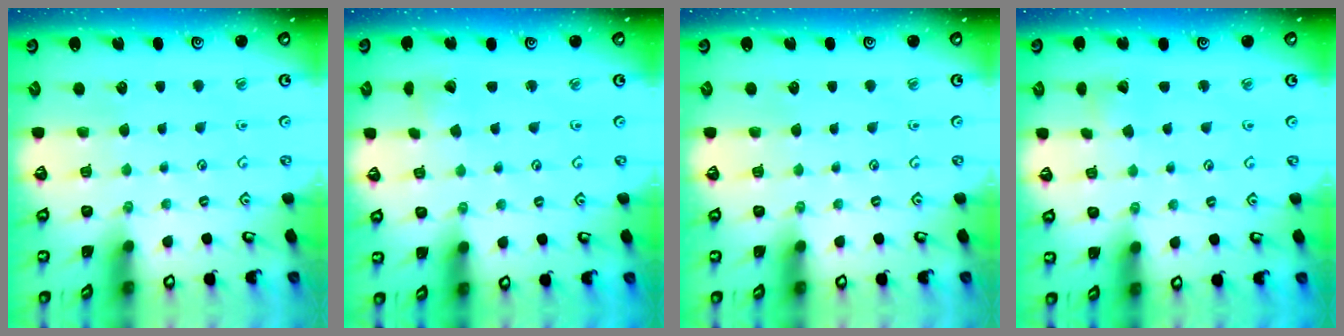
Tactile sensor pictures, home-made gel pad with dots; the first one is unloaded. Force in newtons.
{"total": 2.6, "press": 2.6, "slide": 0.2}
{"total": 0.0}
{"total": 2.4, "press": 2.4, "slide": 0.2}